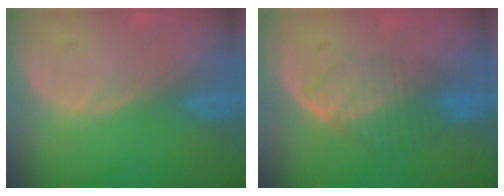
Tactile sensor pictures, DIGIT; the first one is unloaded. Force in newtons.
{"total": 6.7, "press": 6.0, "slide": 2.9}